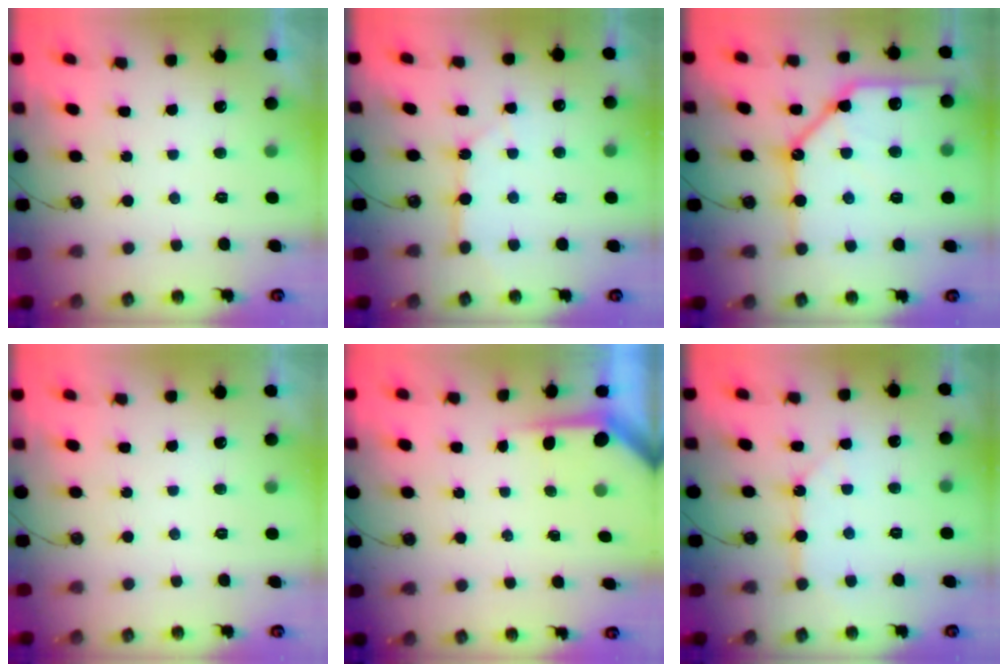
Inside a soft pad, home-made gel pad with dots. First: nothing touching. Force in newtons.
{"total": 4.5, "press": 4.4, "slide": 0.5}
{"total": 22.4, "press": 22.2, "slide": 2.5}
{"total": 0.0}
{"total": 3.7, "press": 3.6, "slide": 0.4}
{"total": 9.0, "press": 9.0, "slide": 0.9}